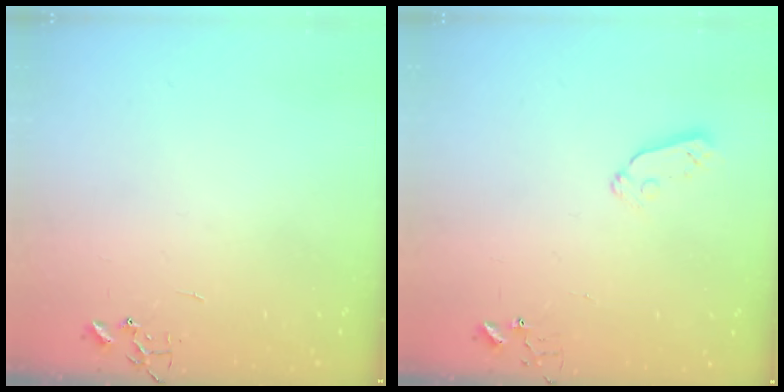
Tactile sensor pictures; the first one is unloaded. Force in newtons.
{"total": 4.7, "press": 4.6, "slide": 0.9}